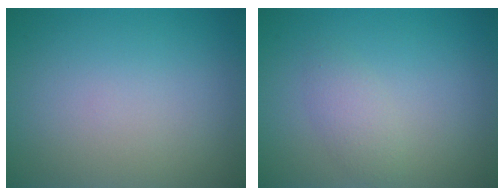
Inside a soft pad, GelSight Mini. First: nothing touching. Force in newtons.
{"total": 1.7, "press": 1.7, "slide": 0.1}